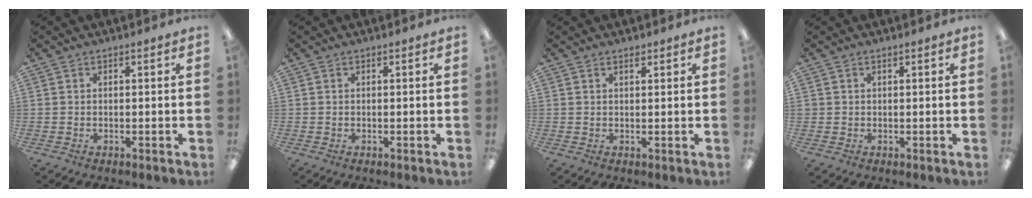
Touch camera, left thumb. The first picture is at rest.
{"total": 0.0}
{"total": 1.2, "force": [1.0, 0.4, 0.4], "torque": [-0.002, -0.004, 0.018]}
{"total": 0.6, "force": [0.3, 0.6, 0.1], "torque": [-0.002, 0.005, 0.004]}